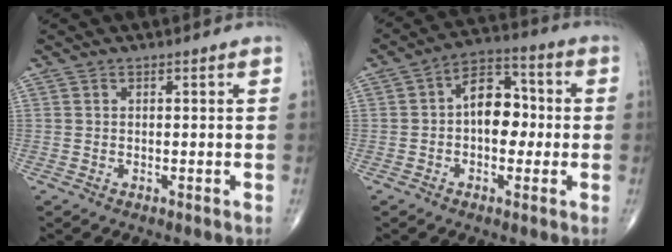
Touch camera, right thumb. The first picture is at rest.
{"total": 9.9, "force": [-0.3, 6.5, 7.5], "torque": [-0.082, 0.027, -0.017]}